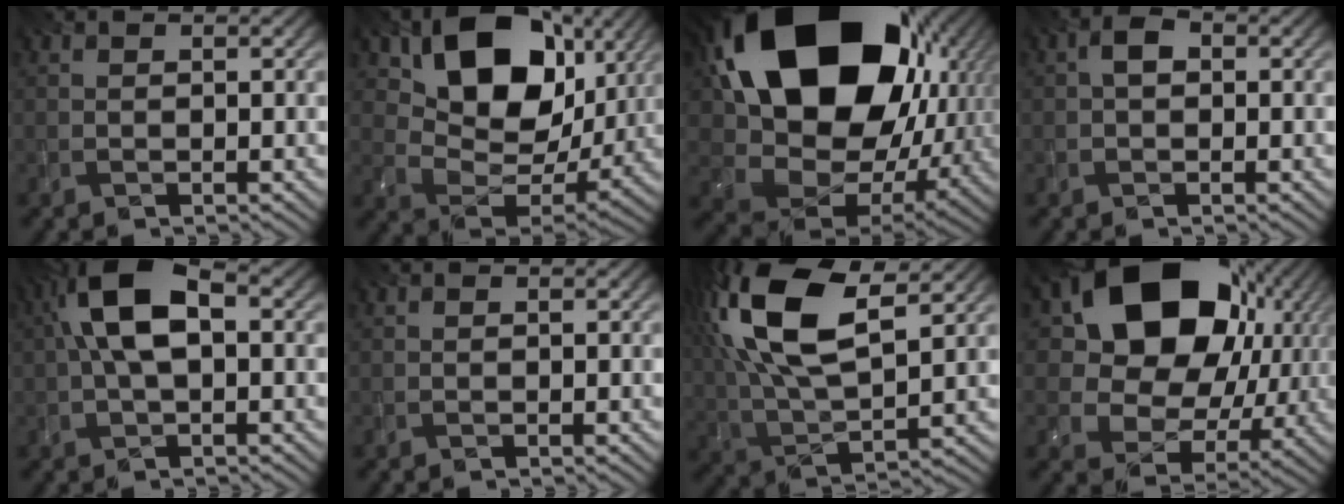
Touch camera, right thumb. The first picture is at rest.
{"total": 14.4, "force": [6.2, 9.7, 8.8], "torque": [-0.151, -0.006, 0.106]}
{"total": 22.8, "force": [7.2, 16.7, 13.7], "torque": [-0.297, -0.047, 0.173]}
{"total": 2.3, "force": [0.1, 1.6, 1.7], "torque": [-0.034, 0.005, -0.004]}
{"total": 9.1, "force": [1.3, 4.5, 7.8], "torque": [-0.171, 0.018, 0.016]}
{"total": 0.0}
{"total": 16.8, "force": [6.6, 7.6, 13.5], "torque": [-0.308, 0.031, 0.115]}
{"total": 17.3, "force": [5.8, 13.1, 9.6], "torque": [-0.177, 0.011, 0.116]}